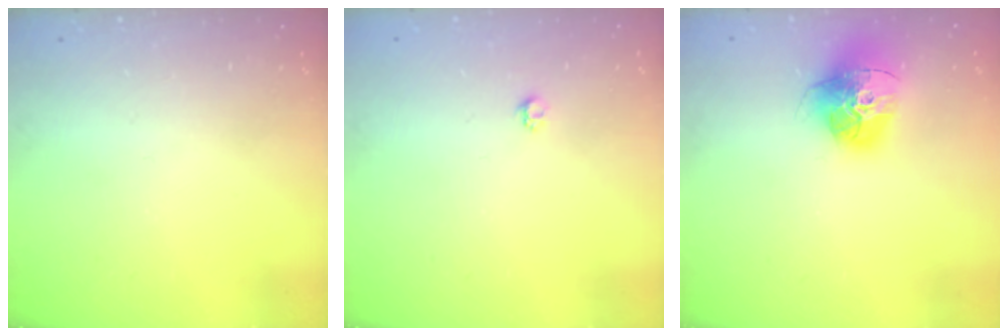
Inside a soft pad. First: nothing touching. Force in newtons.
{"total": 3.2, "press": 3.2, "slide": 0.3}
{"total": 16.0, "press": 16.0, "slide": 1.5}